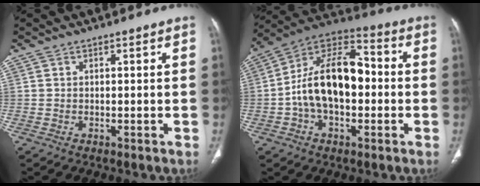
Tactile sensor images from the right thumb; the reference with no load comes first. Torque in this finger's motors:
{"motor_torque": [0.58, 0.65, 1.46, -0.77, 0.22]}